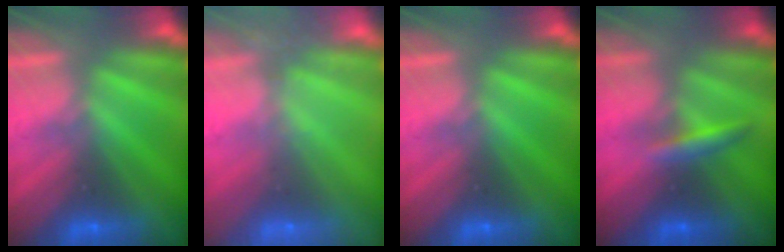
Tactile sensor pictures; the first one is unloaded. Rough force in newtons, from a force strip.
{"total": 2.4}
{"total": 0.0}
{"total": 2.8}